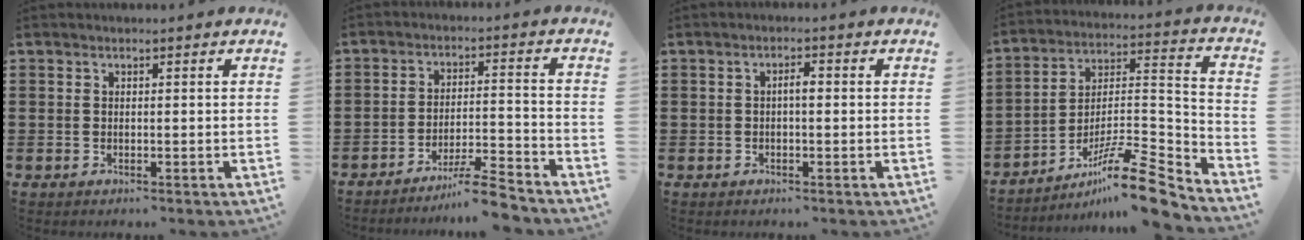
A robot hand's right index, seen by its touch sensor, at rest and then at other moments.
{"total": 6.8, "force": [-6.0, -0.1, 3.1], "torque": [-0.053, -0.001, -0.113]}
{"total": 1.8, "force": [-0.2, 0.5, 1.7], "torque": [-0.033, 0.004, -0.005]}
{"total": 12.8, "force": [-9.9, 1.5, 8.0], "torque": [-0.117, 0.034, -0.181]}